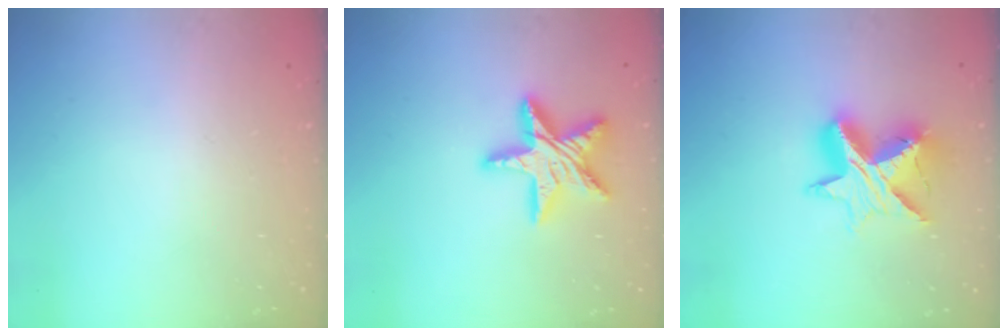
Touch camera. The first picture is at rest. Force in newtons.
{"total": 17.5, "press": 17.4, "slide": 1.4}
{"total": 13.1, "press": 13.1, "slide": 0.8}